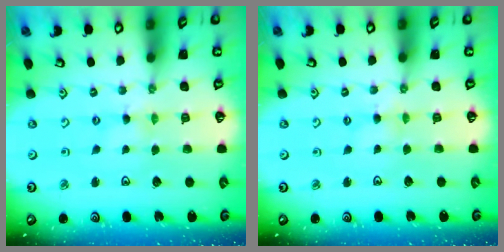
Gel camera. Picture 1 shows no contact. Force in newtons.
{"total": 1.8, "press": 1.8, "slide": 0.4}